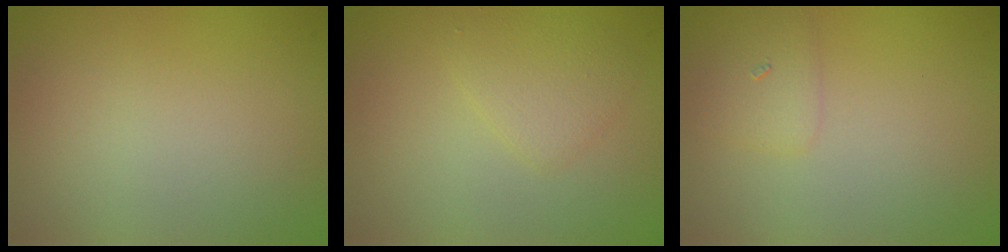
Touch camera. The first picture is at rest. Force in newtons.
{"total": 2.0, "press": 2.0, "slide": 0.1}
{"total": 1.4, "press": 1.4, "slide": 0.1}